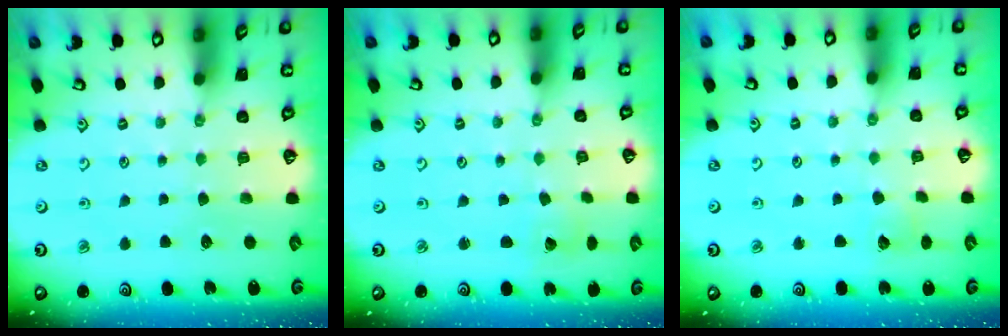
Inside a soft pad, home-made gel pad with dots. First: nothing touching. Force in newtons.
{"total": 1.7, "press": 1.7, "slide": 0.1}
{"total": 3.4, "press": 3.3, "slide": 0.4}